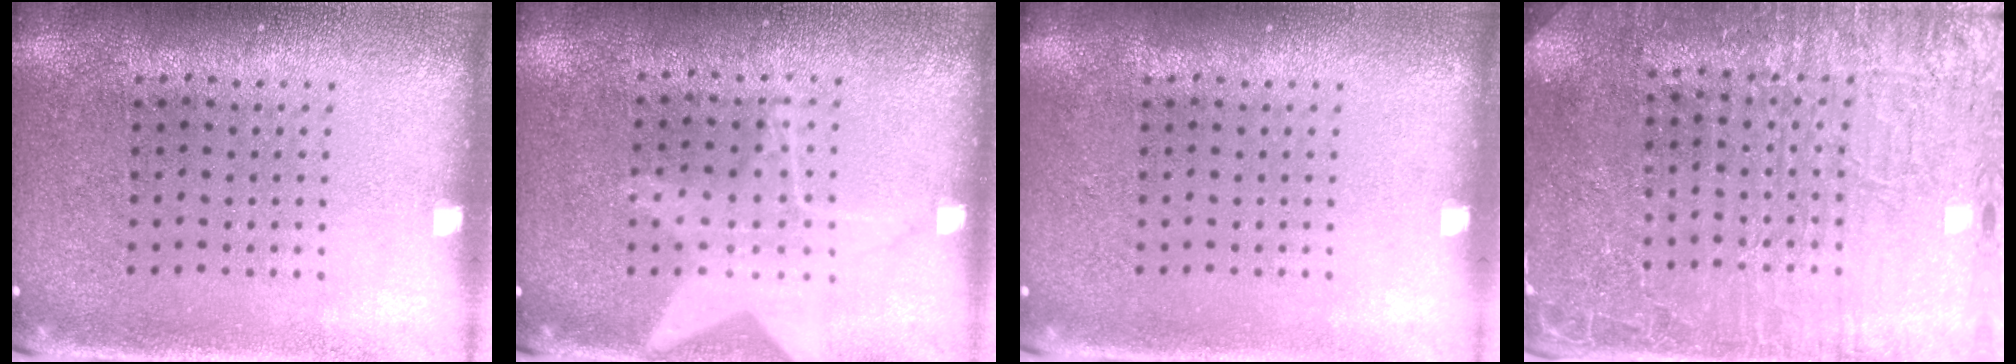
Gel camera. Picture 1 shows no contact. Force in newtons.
{"total": 1.1, "press": 1.1, "slide": 0.3}
{"total": 0.0}
{"total": 4.1, "press": 3.9, "slide": 1.3}